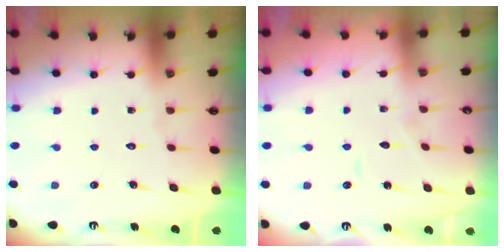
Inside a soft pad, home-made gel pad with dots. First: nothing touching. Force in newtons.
{"total": 4.7, "press": 4.6, "slide": 0.6}